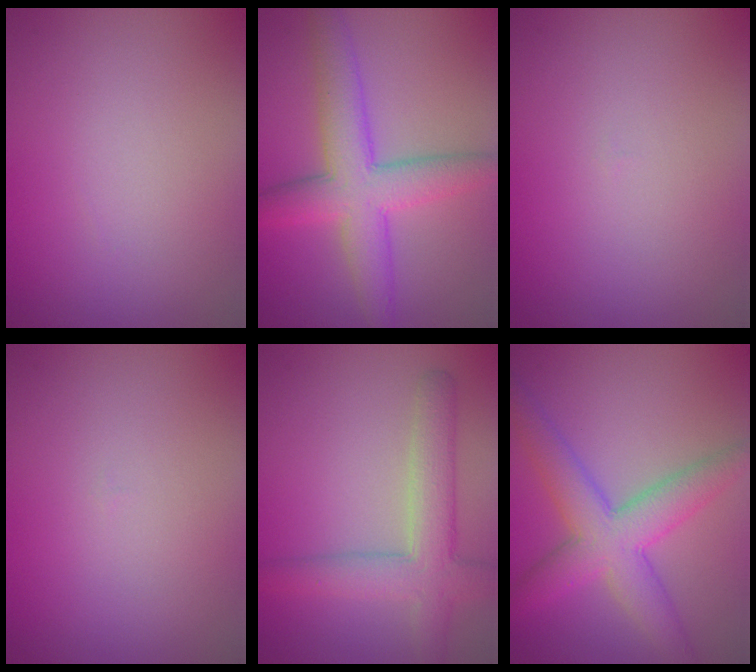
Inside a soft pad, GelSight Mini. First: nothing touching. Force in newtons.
{"total": 6.3, "press": 6.3, "slide": 0.1}
{"total": 0.0}
{"total": 0.0}
{"total": 5.0, "press": 4.9, "slide": 0.3}
{"total": 6.3, "press": 6.3, "slide": 0.1}